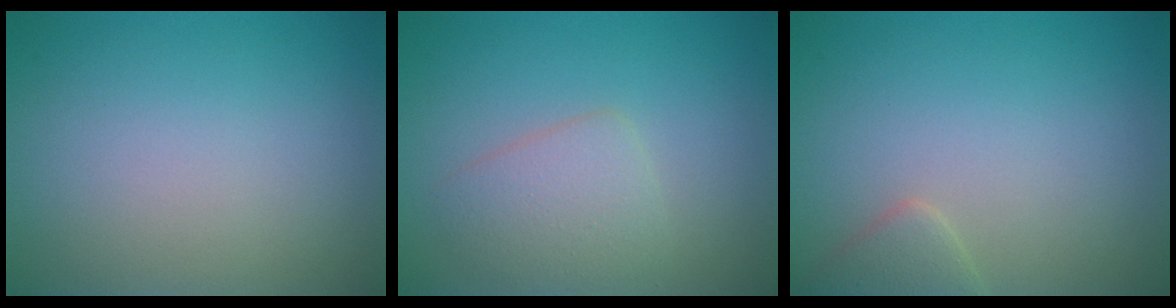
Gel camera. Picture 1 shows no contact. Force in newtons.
{"total": 2.8, "press": 2.8, "slide": 0.1}
{"total": 1.8, "press": 1.8, "slide": 0.1}